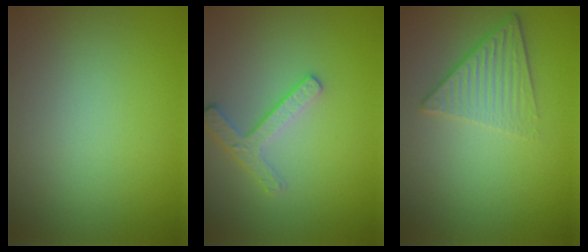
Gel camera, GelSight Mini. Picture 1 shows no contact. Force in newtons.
{"total": 2.4, "press": 2.3, "slide": 0.9}
{"total": 3.3, "press": 2.9, "slide": 1.6}